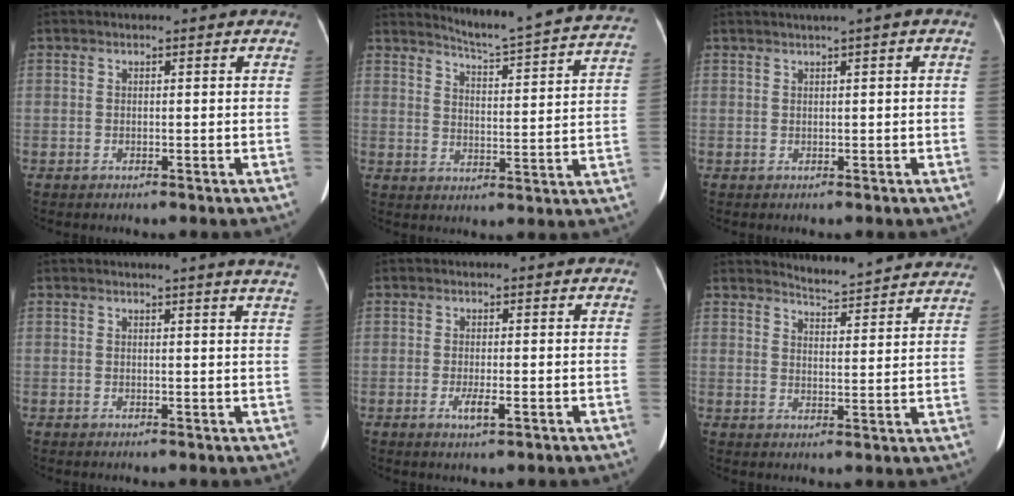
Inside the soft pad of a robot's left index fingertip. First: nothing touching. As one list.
[{"total": 20.4, "force": [19.4, -0.3, 6.3], "torque": [-0.098, -0.079, 0.231]}, {"total": 2.1, "force": [1.0, -0.3, 1.8], "torque": [-0.036, 0.010, 0.021]}, {"total": 6.7, "force": [6.1, -0.7, 2.7], "torque": [-0.028, -0.017, 0.045]}, {"total": 2.2, "force": [-0.6, 0.3, 2.1], "torque": [-0.042, -0.006, -0.012]}, {"total": 16.0, "force": [15.6, 1.2, 3.1], "torque": [-0.032, -0.054, 0.173]}]